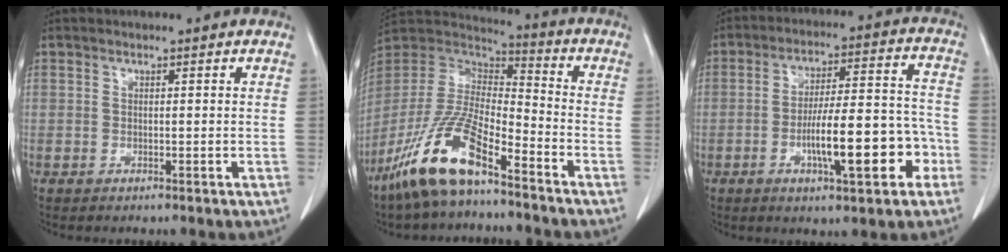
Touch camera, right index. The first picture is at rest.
{"total": 15.5, "force": [-10.3, 3.7, 11.0], "torque": [-0.228, -0.004, -0.196]}
{"total": 13.2, "force": [-4.8, 2.7, 12.0], "torque": [-0.190, 0.021, -0.071]}